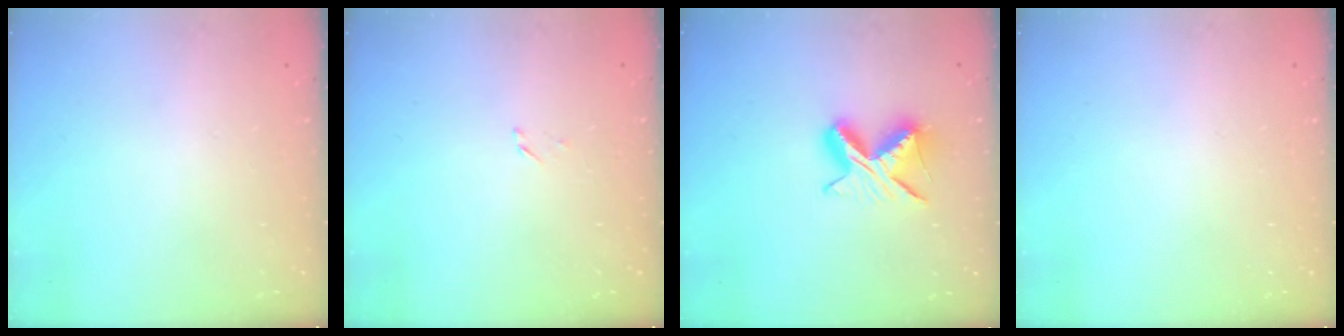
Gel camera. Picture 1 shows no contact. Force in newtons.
{"total": 1.6, "press": 1.6, "slide": 0.2}
{"total": 9.0, "press": 9.0, "slide": 0.9}
{"total": 0.0}